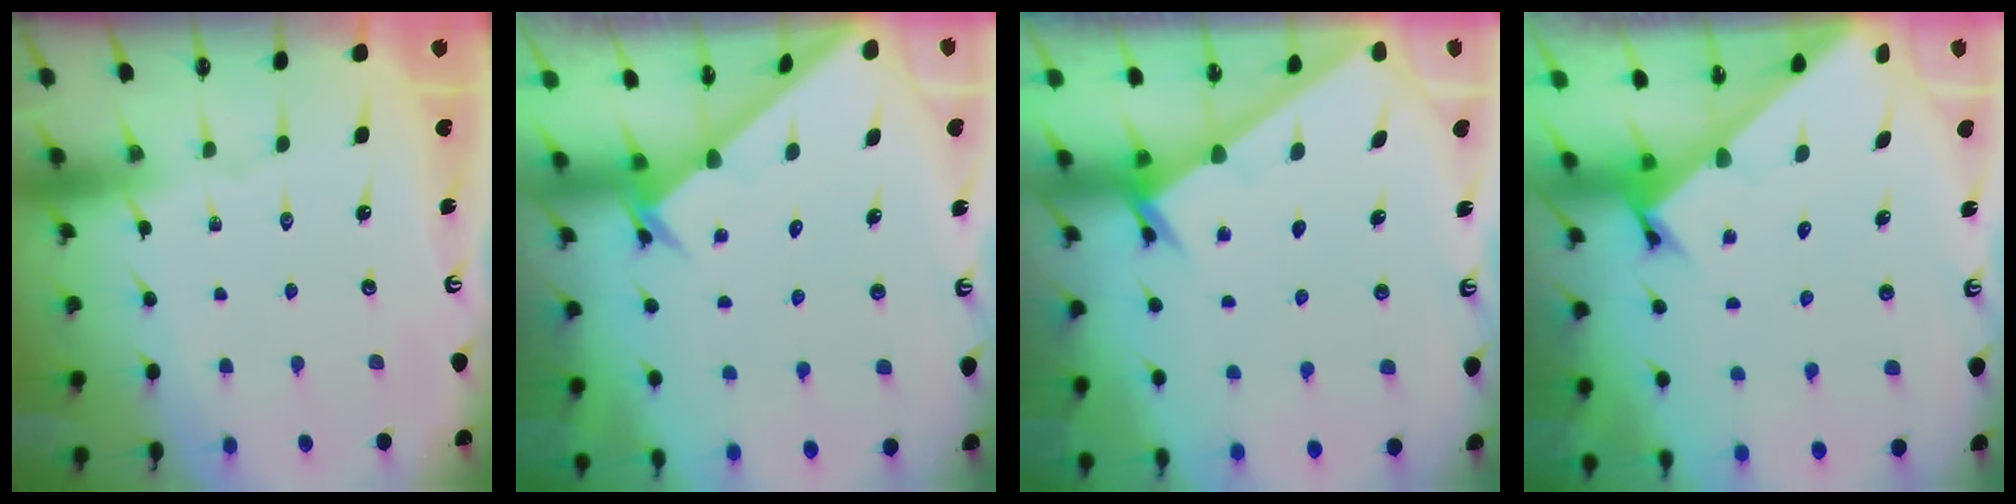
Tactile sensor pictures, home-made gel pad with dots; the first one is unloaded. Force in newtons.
{"total": 2.4, "press": 2.4, "slide": 0.2}
{"total": 2.6, "press": 2.6, "slide": 0.2}
{"total": 2.7, "press": 2.7, "slide": 0.3}